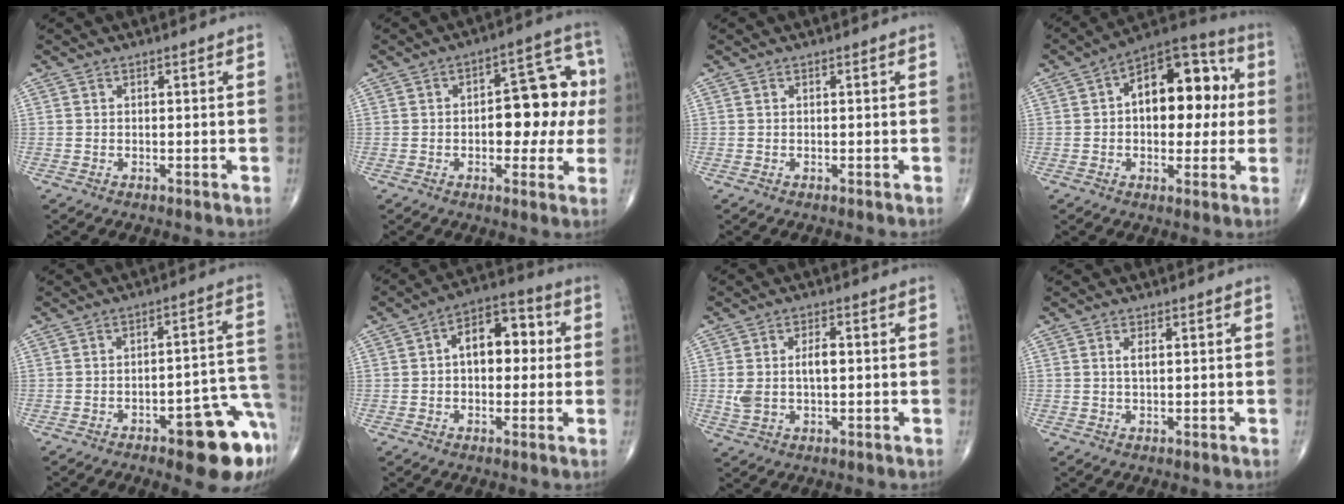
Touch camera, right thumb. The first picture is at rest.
{"total": 13.4, "force": [0.0, 7.2, 11.4], "torque": [-0.101, 0.033, -0.001]}
{"total": 0.0}
{"total": 17.3, "force": [2.2, 9.9, 14.0], "torque": [-0.156, 0.028, 0.024]}
{"total": 13.8, "force": [-7.1, 4.1, 11.1], "torque": [-0.084, 0.060, -0.082]}
{"total": 10.6, "force": [1.2, 6.5, 8.3], "torque": [-0.094, 0.028, 0.008]}
{"total": 6.3, "force": [0.3, 3.4, 5.3], "torque": [-0.109, 0.012, 0.009]}
{"total": 1.7, "force": [0.4, 0.6, 1.5], "torque": [-0.029, -0.003, 0.009]}